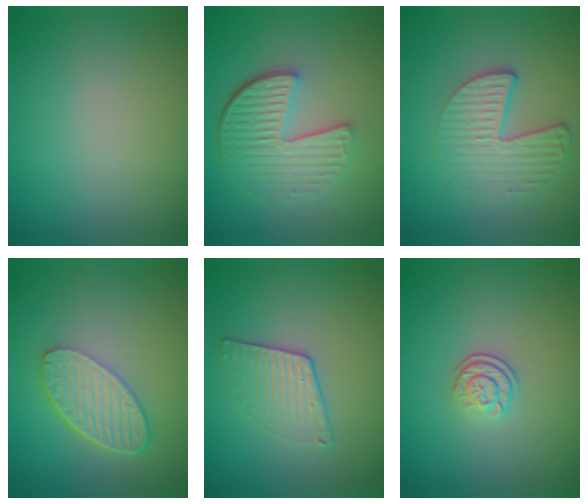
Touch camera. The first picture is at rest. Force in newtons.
{"total": 5.6, "press": 4.2, "slide": 3.8}
{"total": 4.5, "press": 3.1, "slide": 3.3}
{"total": 5.5, "press": 4.0, "slide": 3.7}
{"total": 2.3, "press": 1.9, "slide": 1.3}
{"total": 2.3, "press": 1.7, "slide": 1.5}